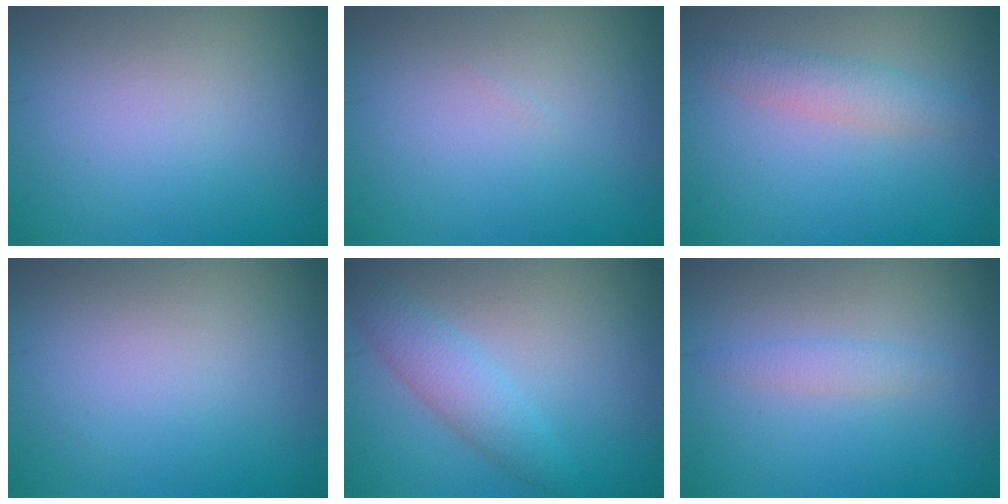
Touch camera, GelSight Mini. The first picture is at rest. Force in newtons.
{"total": 0.0}
{"total": 2.4, "press": 2.4, "slide": 0.0}
{"total": 0.0}
{"total": 2.9, "press": 2.9, "slide": 0.1}
{"total": 1.3, "press": 1.3, "slide": 0.2}